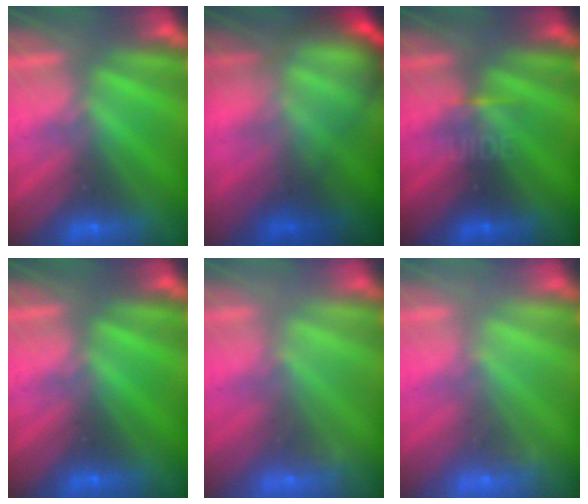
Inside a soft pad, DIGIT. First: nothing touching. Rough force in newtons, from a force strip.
{"total": 8.2}
{"total": 4.2}
{"total": 0.0}
{"total": 2.4}
{"total": 2.4}